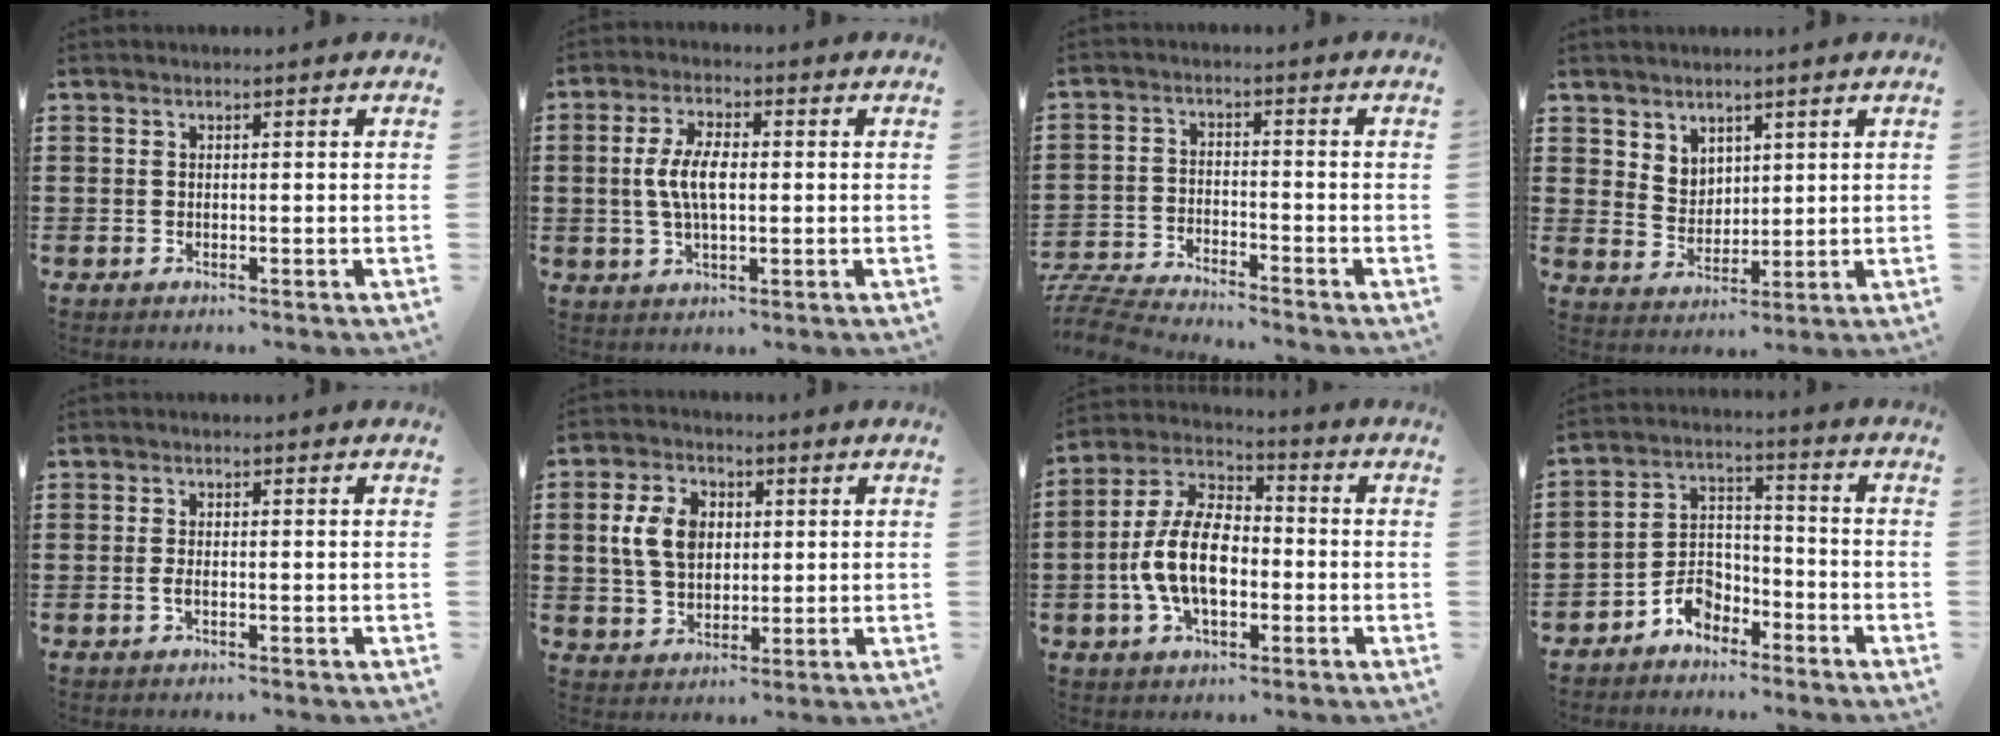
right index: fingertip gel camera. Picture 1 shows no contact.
{"total": 6.6, "force": [0.1, 2.8, 5.9], "torque": [-0.133, 0.002, -0.007]}
{"total": 5.4, "force": [-5.4, 0.0, 0.6], "torque": [-0.027, -0.001, -0.114]}
{"total": 4.3, "force": [3.3, 2.7, 0.2], "torque": [-0.018, 0.001, 0.063]}
{"total": 1.1, "force": [-0.4, 0.3, 1.0], "torque": [-0.027, -0.006, -0.008]}
{"total": 7.2, "force": [1.2, 5.2, 4.8], "torque": [-0.115, 0.011, 0.015]}
{"total": 11.1, "force": [-2.3, 6.1, 8.9], "torque": [-0.212, 0.002, -0.049]}
{"total": 5.4, "force": [-4.1, 3.2, 1.7], "torque": [-0.039, 0.017, -0.079]}